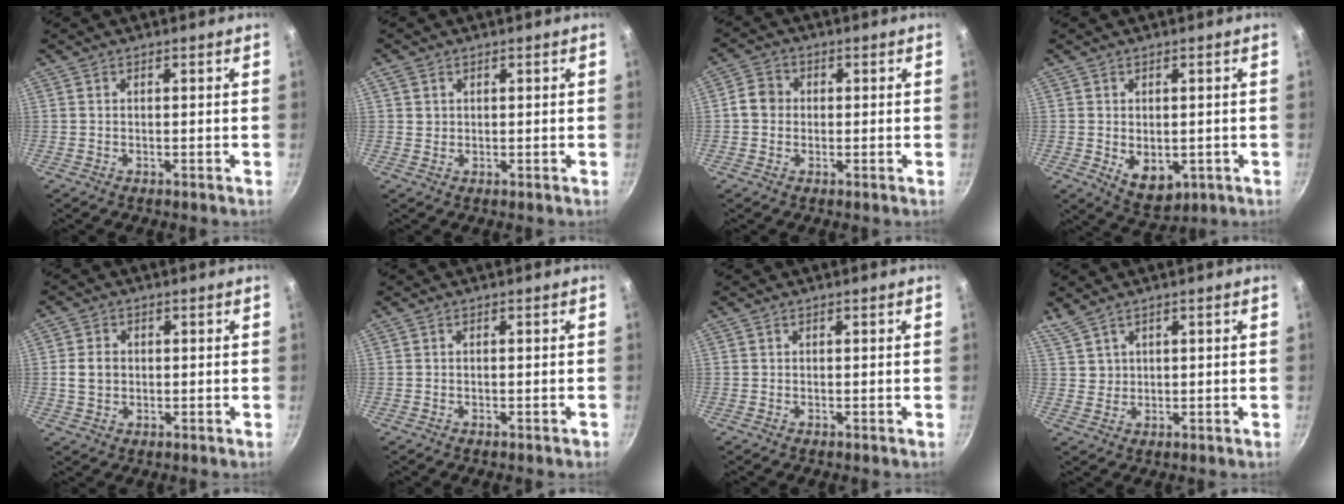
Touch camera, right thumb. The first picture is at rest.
{"total": 1.9, "force": [0.8, 1.6, 0.7], "torque": [-0.010, -0.002, 0.013]}
{"total": 4.2, "force": [0.0, 3.7, 1.9], "torque": [-0.021, 0.008, -0.012]}
{"total": 7.0, "force": [-0.9, 4.7, 5.1], "torque": [-0.063, -0.011, 0.004]}
{"total": 4.4, "force": [0.2, 3.6, 2.6], "torque": [-0.037, 0.005, 0.001]}
{"total": 0.7, "force": [-0.4, 0.3, 0.5], "torque": [-0.010, 0.012, -0.003]}
{"total": 0.0}
{"total": 3.4, "force": [2.8, 1.4, 1.4], "torque": [-0.029, -0.001, 0.068]}